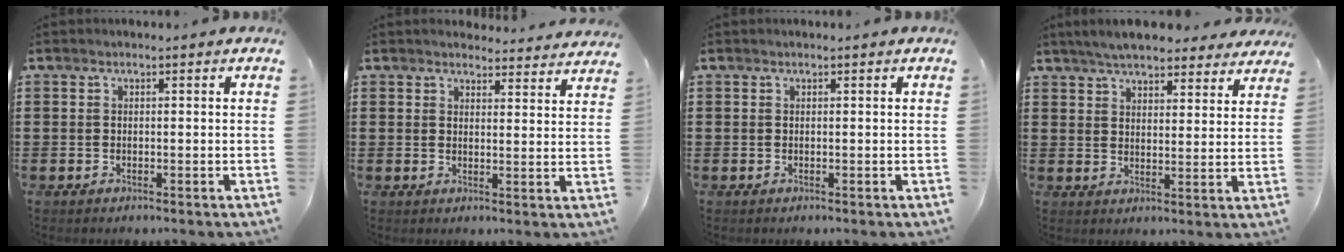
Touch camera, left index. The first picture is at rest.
{"total": 3.3, "force": [3.3, 0.3, 0.2], "torque": [-0.006, -0.019, 0.058]}
{"total": 0.0}
{"total": 5.8, "force": [5.4, 1.0, 1.7], "torque": [-0.053, -0.014, 0.099]}